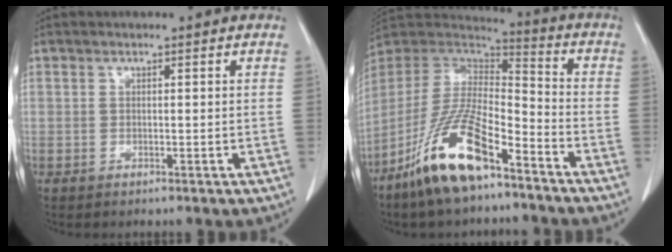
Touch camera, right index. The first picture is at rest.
{"total": 16.4, "force": [-10.4, 4.2, 11.9], "torque": [-0.245, -0.008, -0.196]}